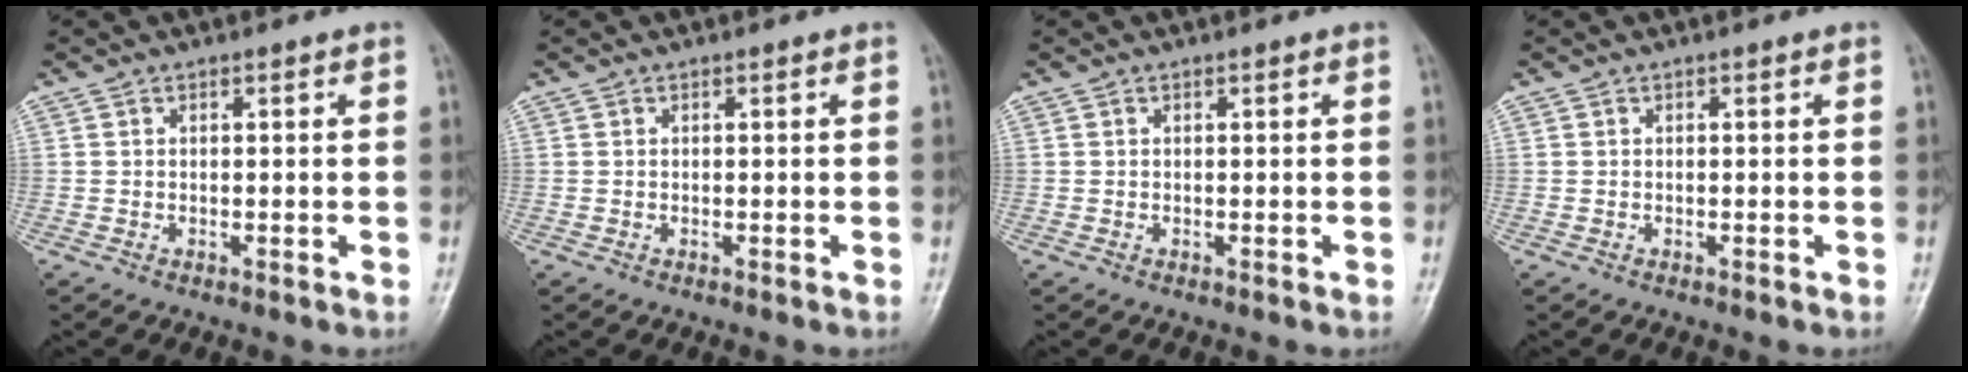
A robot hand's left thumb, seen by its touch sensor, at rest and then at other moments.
{"total": 0.0}
{"total": 0.0}
{"total": 0.0}